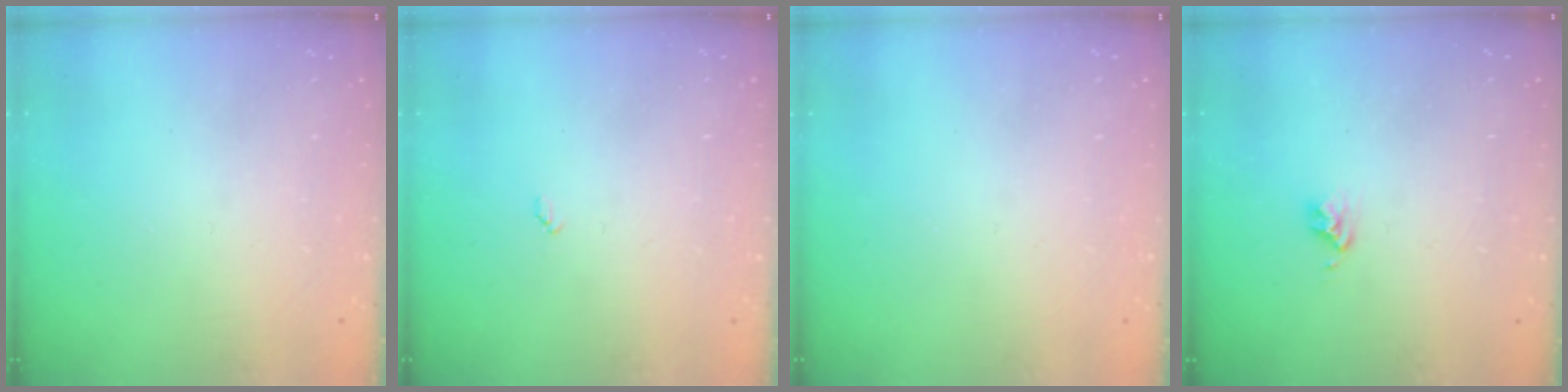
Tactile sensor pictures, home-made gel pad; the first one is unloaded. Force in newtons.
{"total": 3.1, "press": 3.1, "slide": 0.4}
{"total": 0.0}
{"total": 2.7, "press": 2.6, "slide": 0.4}